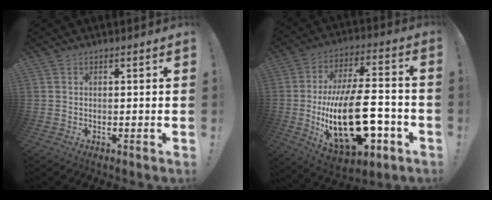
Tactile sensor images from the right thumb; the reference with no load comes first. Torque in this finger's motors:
{"motor_torque": [2.44, 2.57, 1.60, -1.17, 0.77]}